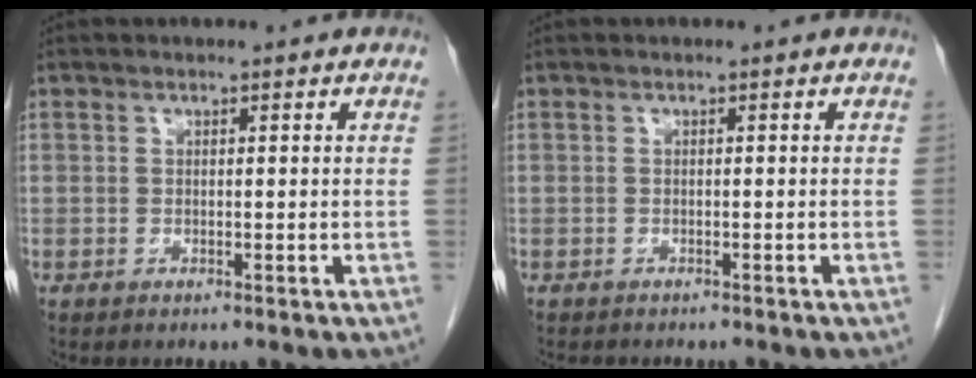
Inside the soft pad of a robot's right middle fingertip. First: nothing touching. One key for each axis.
{"total": 2.9, "fx": -2.5, "fy": 0.9, "fz": 1.2, "tx": -0.019, "ty": -0.006, "tz": -0.027}